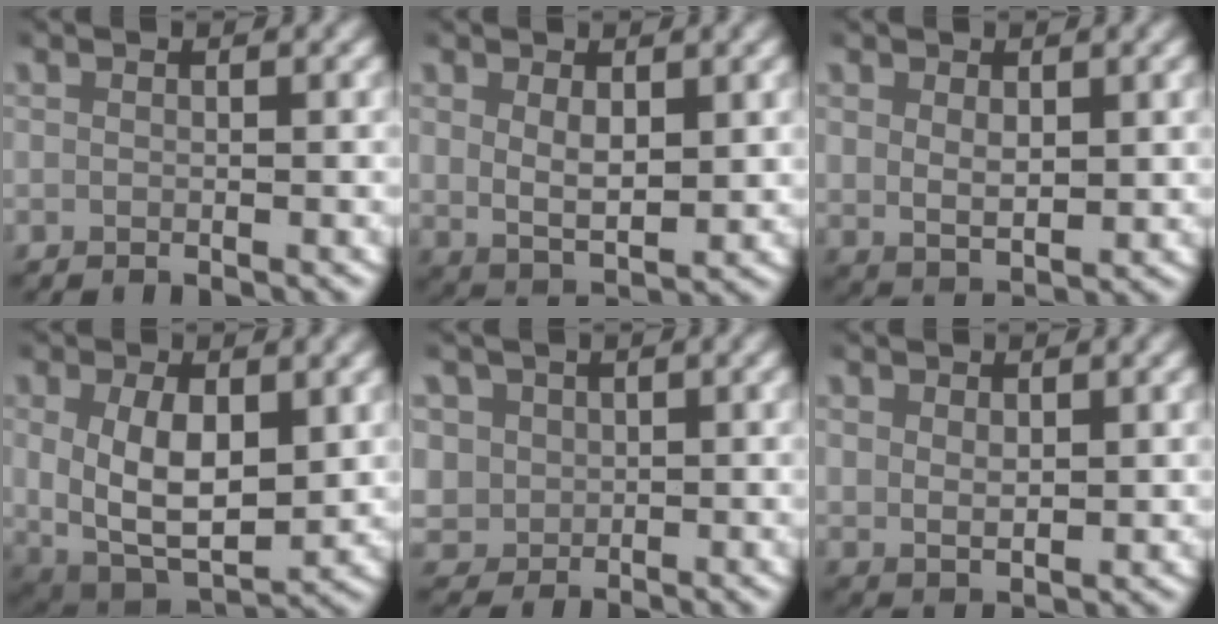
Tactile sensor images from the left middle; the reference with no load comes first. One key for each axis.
{"total": 3.9, "fx": 1.0, "fy": 2.3, "fz": 3.0, "tx": -0.058, "ty": -0.016, "tz": 0.027}
{"total": 2.9, "fx": 0.8, "fy": 1.8, "fz": 2.1, "tx": -0.042, "ty": -0.015, "tz": 0.029}
{"total": 9.0, "fx": -1.2, "fy": 6.7, "fz": 6.0, "tx": -0.134, "ty": -0.054, "tz": 0.004}
{"total": 6.9, "fx": 0.5, "fy": 6.4, "fz": 2.6, "tx": -0.087, "ty": -0.027, "tz": 0.019}
{"total": 2.2, "fx": 1.1, "fy": 1.3, "fz": 1.4, "tx": -0.029, "ty": -0.010, "tz": 0.034}